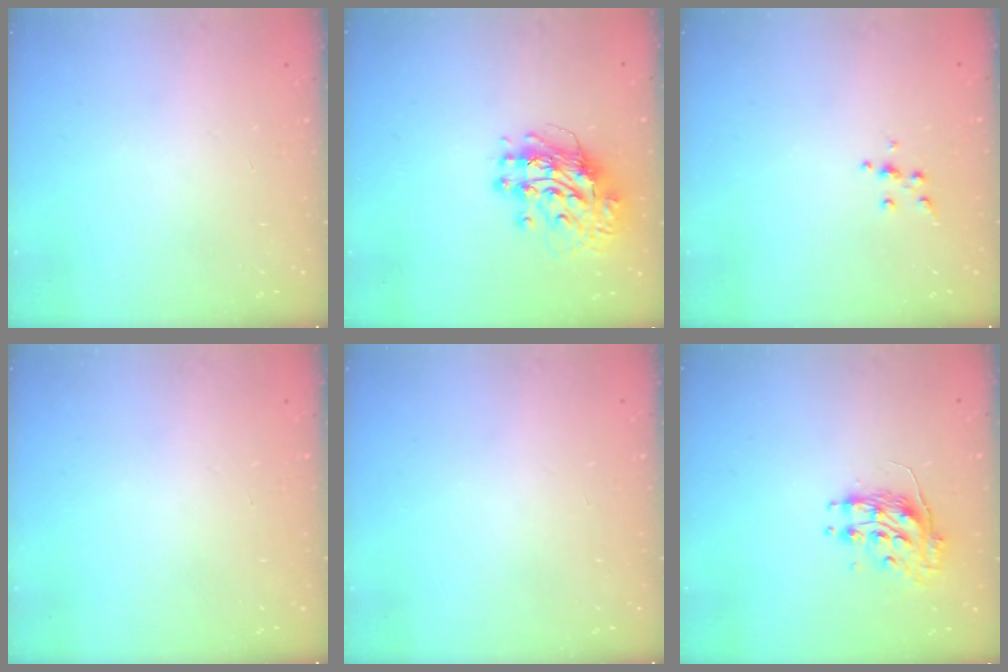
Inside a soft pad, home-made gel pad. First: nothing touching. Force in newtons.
{"total": 12.0, "press": 11.9, "slide": 1.7}
{"total": 4.5, "press": 4.5, "slide": 0.5}
{"total": 0.0}
{"total": 0.0}
{"total": 8.8, "press": 8.8, "slide": 0.0}